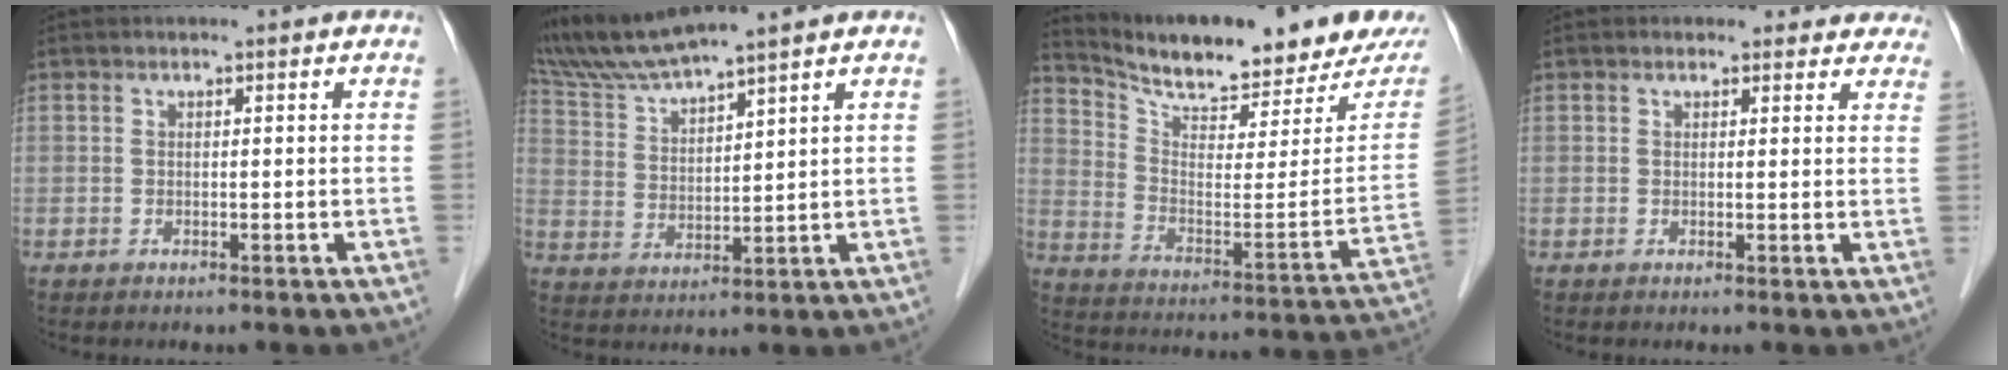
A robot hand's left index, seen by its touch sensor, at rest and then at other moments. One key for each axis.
{"total": 7.8, "fx": 7.3, "fy": -1.3, "fz": 2.3, "tx": -0.063, "ty": 0.009, "tz": 0.155}
{"total": 20.3, "fx": 18.4, "fy": 3.1, "fz": 8.0, "tx": -0.140, "ty": -0.050, "tz": 0.265}
{"total": 5.4, "fx": 4.8, "fy": 2.4, "fz": 0.2, "tx": 0.024, "ty": -0.001, "tz": 0.032}